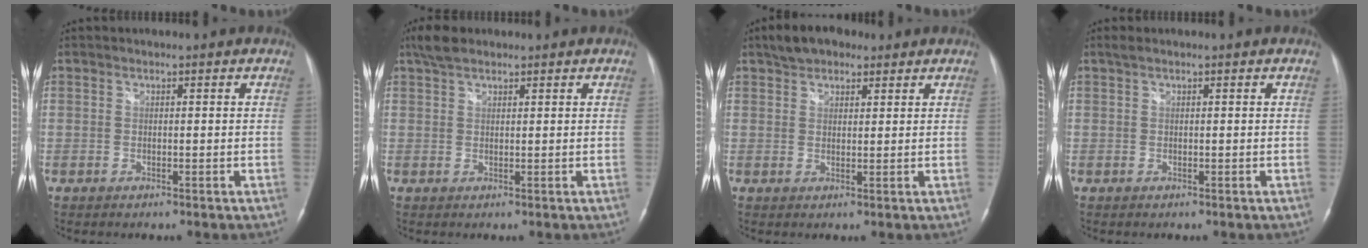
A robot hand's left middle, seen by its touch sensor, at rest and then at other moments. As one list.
[{"total": 3.4, "force": [2.6, 1.4, 1.7], "torque": [-0.039, 0.017, 0.051]}, {"total": 5.8, "force": [4.1, 3.0, 2.8], "torque": [-0.049, 0.023, 0.070]}, {"total": 0.8, "force": [0.6, 0.2, 0.6], "torque": [-0.016, 0.020, 0.012]}]